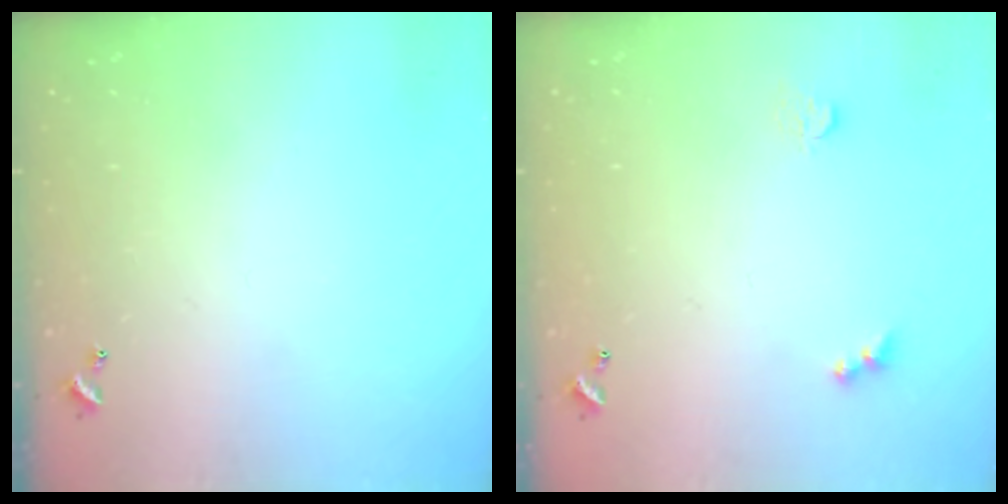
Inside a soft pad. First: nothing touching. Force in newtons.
{"total": 2.9, "press": 2.8, "slide": 0.7}